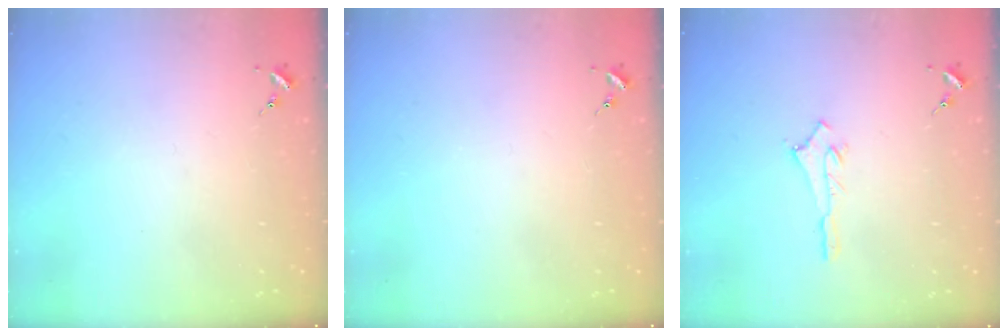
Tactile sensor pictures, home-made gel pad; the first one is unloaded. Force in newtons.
{"total": 0.0}
{"total": 2.5, "press": 2.5, "slide": 0.2}